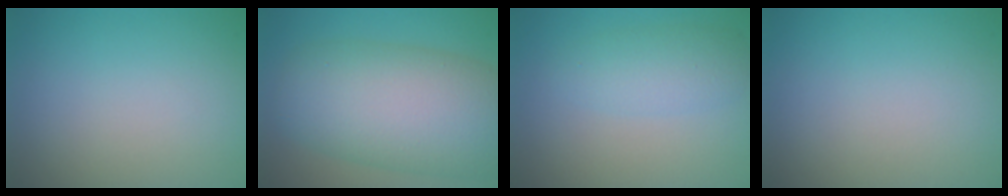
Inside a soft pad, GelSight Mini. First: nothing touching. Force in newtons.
{"total": 11.4, "press": 11.4, "slide": 0.3}
{"total": 3.0, "press": 3.0, "slide": 0.1}
{"total": 0.0}